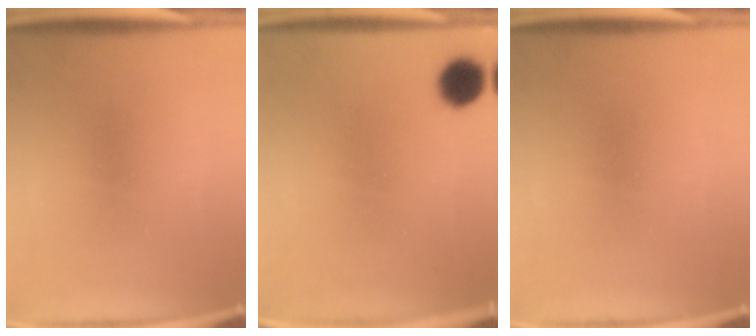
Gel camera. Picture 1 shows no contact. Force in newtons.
{"total": 6.8}
{"total": 0.0}